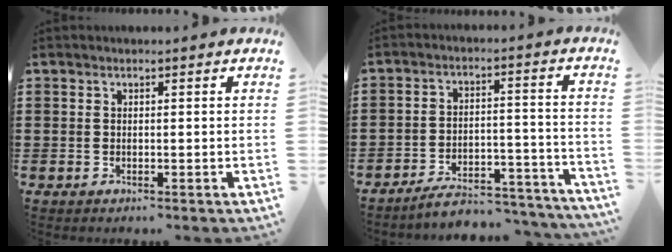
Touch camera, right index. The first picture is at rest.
{"total": 5.4, "force": [-5.1, 0.8, 1.8], "torque": [-0.027, 0.001, -0.097]}